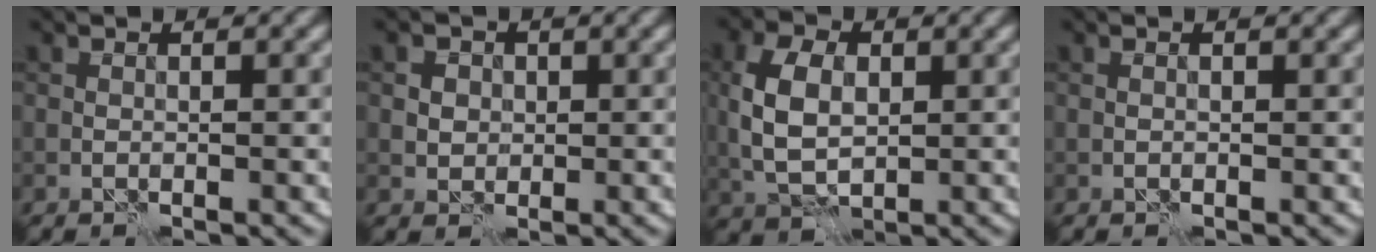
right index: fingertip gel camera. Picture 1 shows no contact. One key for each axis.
{"total": 3.0, "fx": 0.9, "fy": 2.5, "fz": 1.4, "tx": -0.021, "ty": 0.007, "tz": 0.008}
{"total": 5.9, "fx": 0.5, "fy": 3.8, "fz": 4.5, "tx": -0.100, "ty": 0.007, "tz": 0.006}
{"total": 0.5, "fx": 0.2, "fy": 0.2, "fz": 0.4, "tx": -0.010, "ty": -0.004, "tz": 0.001}